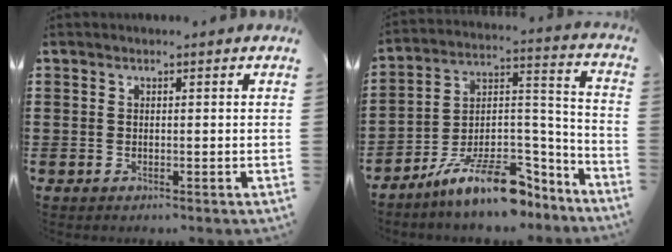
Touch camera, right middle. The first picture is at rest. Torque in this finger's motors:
{"motor_torque": [0.54, -0.01, 0.59, 0.21]}